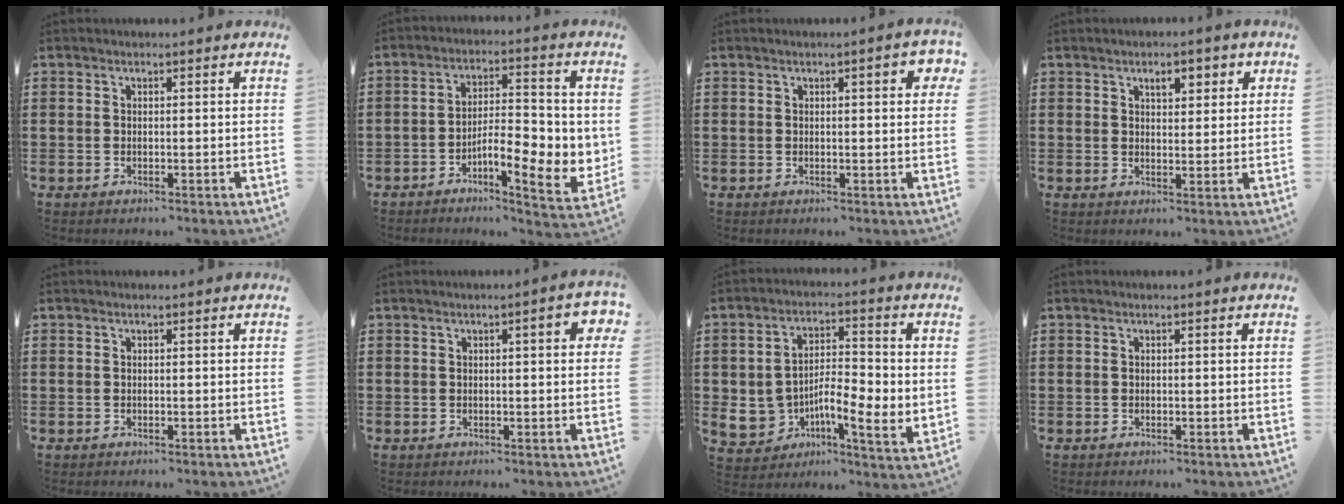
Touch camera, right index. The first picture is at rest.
{"total": 7.9, "force": [-2.5, 2.8, 7.0], "torque": [-0.105, -0.010, -0.045]}
{"total": 2.9, "force": [0.9, 0.6, 2.7], "torque": [-0.038, 0.000, 0.010]}
{"total": 3.4, "force": [1.8, 1.7, 2.4], "torque": [-0.030, 0.000, 0.023]}
{"total": 0.0}
{"total": 3.4, "force": [0.8, 0.7, 3.2], "torque": [-0.044, 0.001, 0.007]}
{"total": 7.5, "force": [-1.0, 4.9, 5.6], "torque": [-0.112, -0.008, -0.017]}
{"total": 0.0}